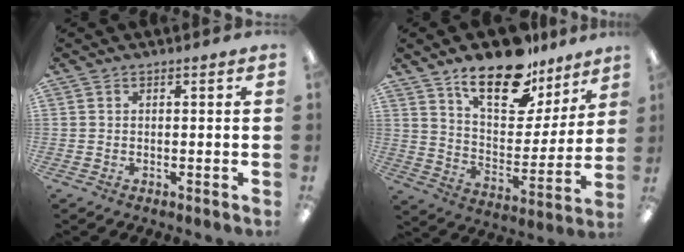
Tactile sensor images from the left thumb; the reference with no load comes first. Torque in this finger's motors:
{"motor_torque": [0.44, 0.47, 0.66, -1.01, 0.09]}